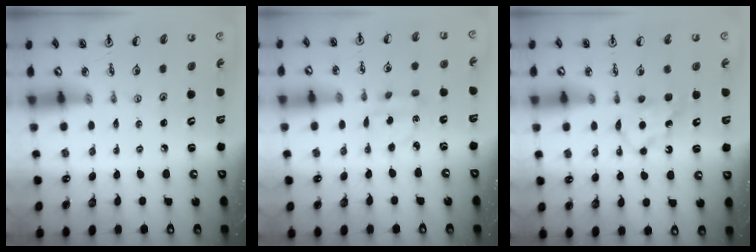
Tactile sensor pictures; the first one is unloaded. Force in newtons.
{"total": 2.2, "press": 2.2, "slide": 0.6}
{"total": 6.4, "press": 6.4, "slide": 0.3}